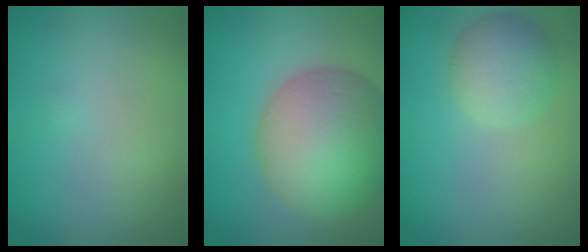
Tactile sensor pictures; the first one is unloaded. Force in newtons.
{"total": 11.3, "press": 11.3, "slide": 0.8}
{"total": 2.8, "press": 2.8, "slide": 0.3}